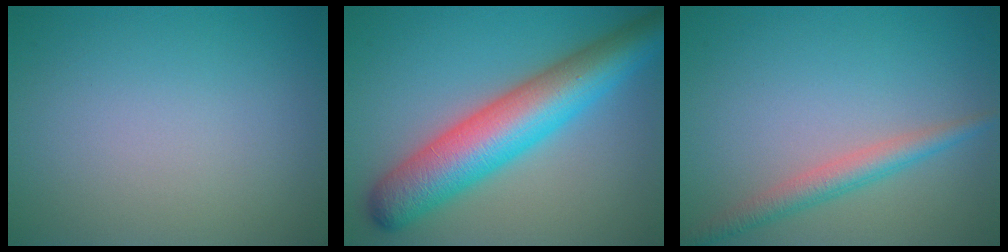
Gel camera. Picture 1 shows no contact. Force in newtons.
{"total": 9.5, "press": 9.5, "slide": 0.2}
{"total": 2.8, "press": 2.8, "slide": 0.1}